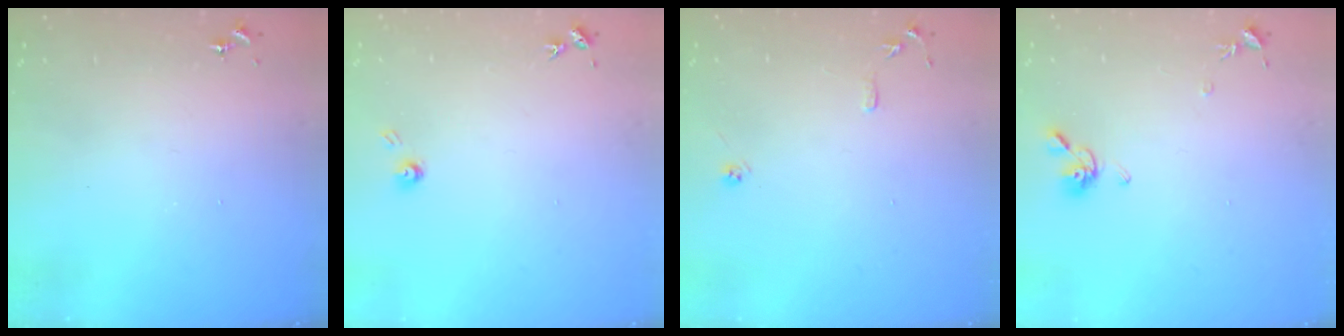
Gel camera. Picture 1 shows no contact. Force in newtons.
{"total": 3.9, "press": 3.9, "slide": 0.5}
{"total": 7.9, "press": 7.9, "slide": 0.8}
{"total": 8.6, "press": 8.5, "slide": 1.1}